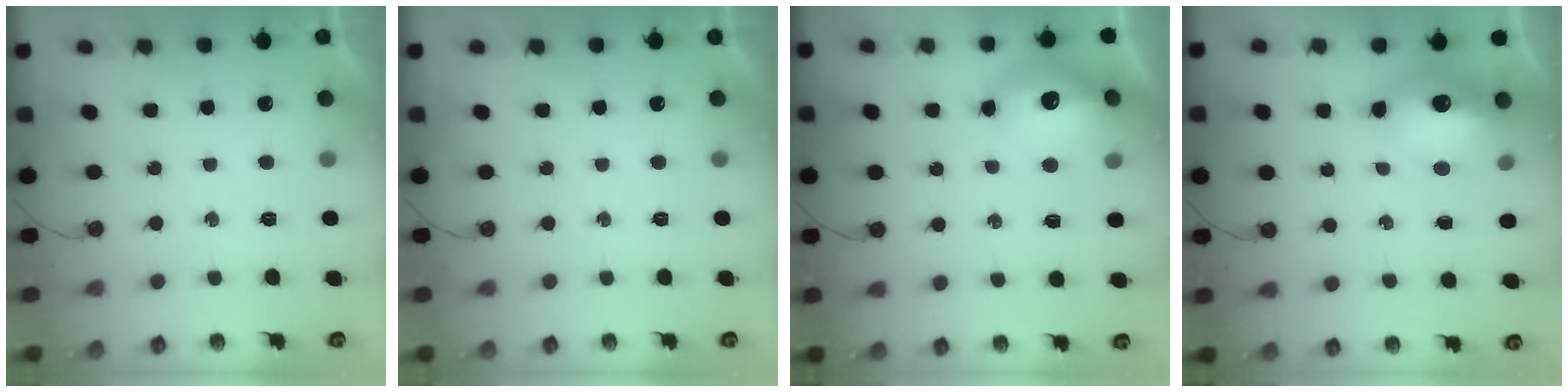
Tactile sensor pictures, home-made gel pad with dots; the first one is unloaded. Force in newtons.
{"total": 0.0}
{"total": 15.0, "press": 14.9, "slide": 1.4}
{"total": 14.3, "press": 14.2, "slide": 1.3}